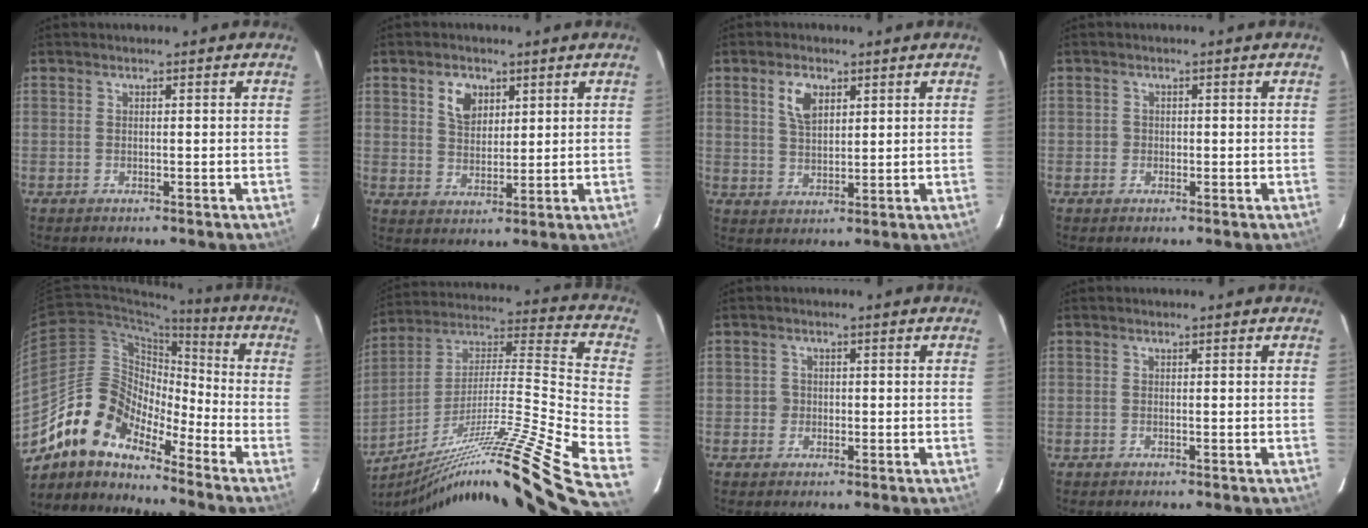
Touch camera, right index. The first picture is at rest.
{"total": 5.6, "force": [2.7, 3.8, 3.1], "torque": [-0.048, 0.007, 0.053]}
{"total": 5.5, "force": [2.6, 3.0, 3.8], "torque": [-0.070, 0.009, 0.051]}
{"total": 1.2, "force": [-0.3, 1.2, 0.1], "torque": [0.001, 0.002, -0.004]}
{"total": 12.8, "force": [-10.7, 4.8, 5.2], "torque": [-0.085, 0.018, -0.218]}
{"total": 33.9, "force": [-24.4, -0.7, 23.5], "torque": [-0.294, -0.069, -0.384]}
{"total": 1.9, "force": [-0.3, 1.8, 0.0], "torque": [0.001, 0.005, -0.005]}
{"total": 0.0}